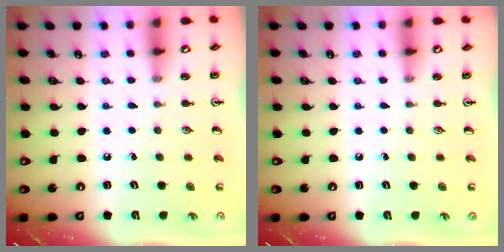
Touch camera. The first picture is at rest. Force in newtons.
{"total": 0.0}